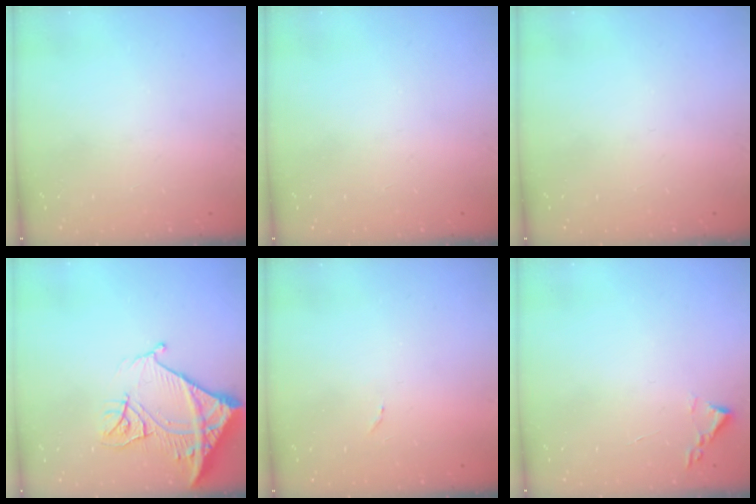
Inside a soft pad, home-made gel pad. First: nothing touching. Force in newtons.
{"total": 0.0}
{"total": 0.0}
{"total": 15.3, "press": 15.2, "slide": 1.7}
{"total": 5.0, "press": 5.0, "slide": 0.3}
{"total": 1.8, "press": 1.7, "slide": 0.2}